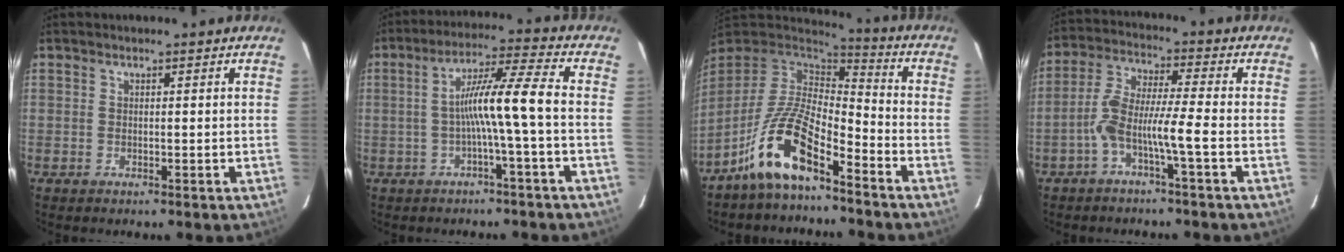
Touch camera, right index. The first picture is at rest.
{"total": 8.4, "force": [-1.3, -1.3, 8.2], "torque": [-0.145, 0.021, -0.023]}
{"total": 12.7, "force": [-8.2, 3.5, 9.1], "torque": [-0.192, 0.011, -0.157]}
{"total": 7.7, "force": [-3.0, -0.1, 7.1], "torque": [-0.145, 0.022, -0.061]}